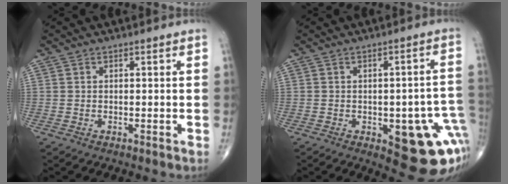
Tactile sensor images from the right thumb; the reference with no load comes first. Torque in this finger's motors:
{"motor_torque": [1.57, 1.23, 0.82, -0.92, 0.21]}